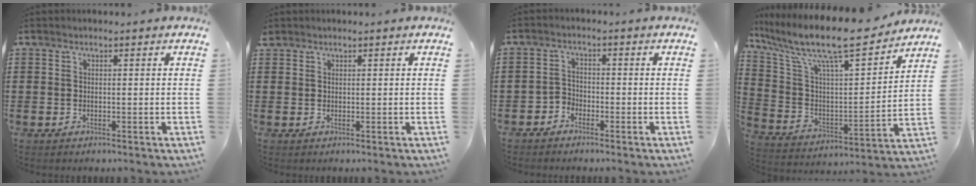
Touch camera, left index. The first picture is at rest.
{"total": 0.9, "force": [0.8, 0.4, 0.1], "torque": [-0.004, 0.003, 0.016]}
{"total": 2.3, "force": [-2.1, 0.9, 0.0], "torque": [-0.009, 0.003, -0.046]}
{"total": 12.1, "force": [9.8, 1.6, 6.9], "torque": [-0.167, -0.070, 0.162]}